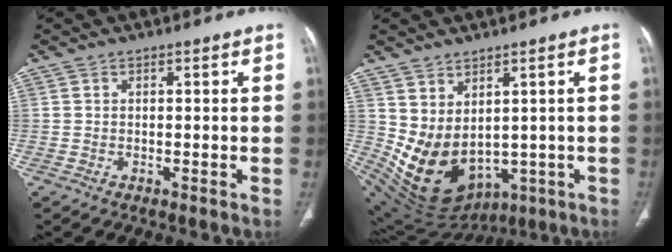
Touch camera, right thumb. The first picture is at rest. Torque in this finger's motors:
{"motor_torque": [-0.51, 1.30, 0.87, 0.86, 0.19]}